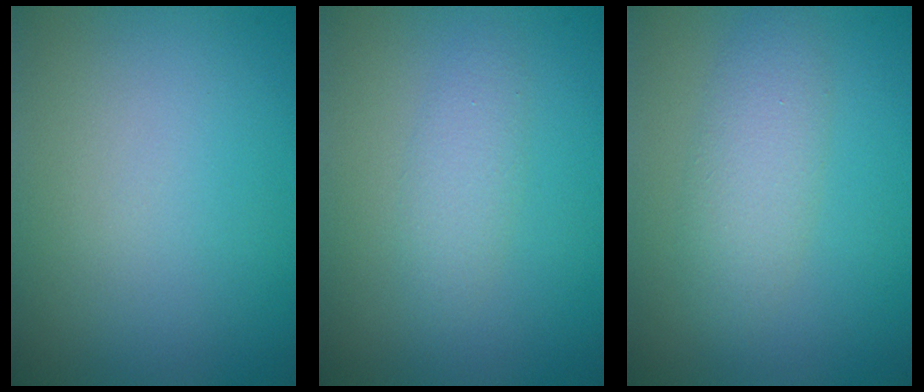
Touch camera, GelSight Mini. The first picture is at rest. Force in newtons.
{"total": 1.8, "press": 1.8, "slide": 0.1}
{"total": 3.0, "press": 3.0, "slide": 0.1}